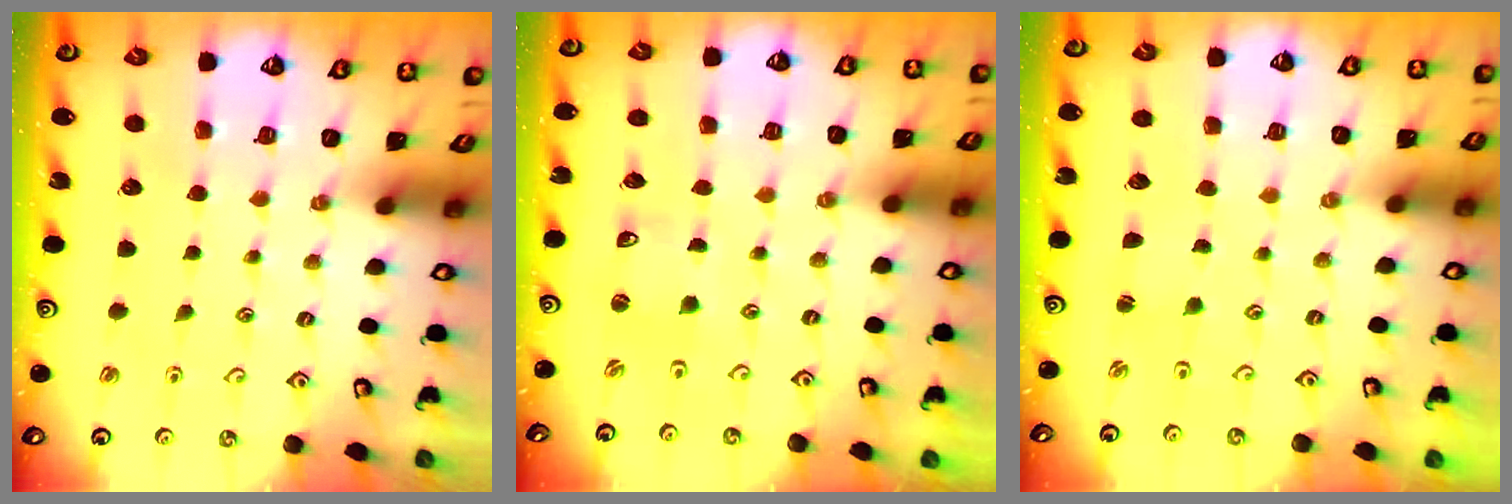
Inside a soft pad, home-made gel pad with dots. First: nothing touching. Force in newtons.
{"total": 0.0}
{"total": 0.9, "press": 0.9, "slide": 0.2}